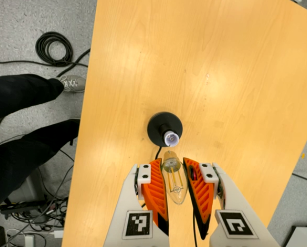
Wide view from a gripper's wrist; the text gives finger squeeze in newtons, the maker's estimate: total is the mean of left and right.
{"total": 21.3, "left": 22.9, "right": 19.7}